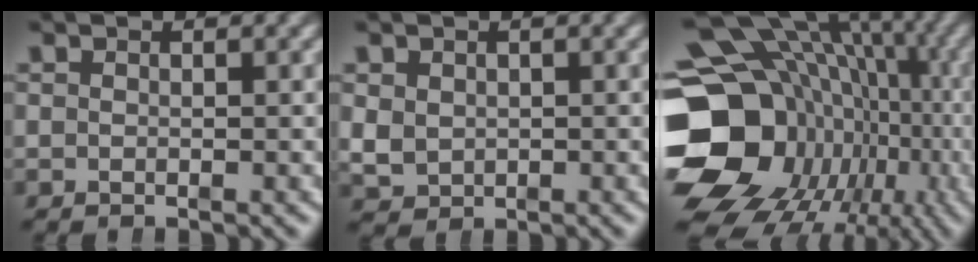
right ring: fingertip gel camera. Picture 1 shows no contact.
{"total": 2.8, "force": [0.0, 2.6, 1.1], "torque": [-0.033, -0.020, 0.015]}
{"total": 23.3, "force": [-3.5, 18.3, 14.0], "torque": [-0.253, -0.073, -0.038]}